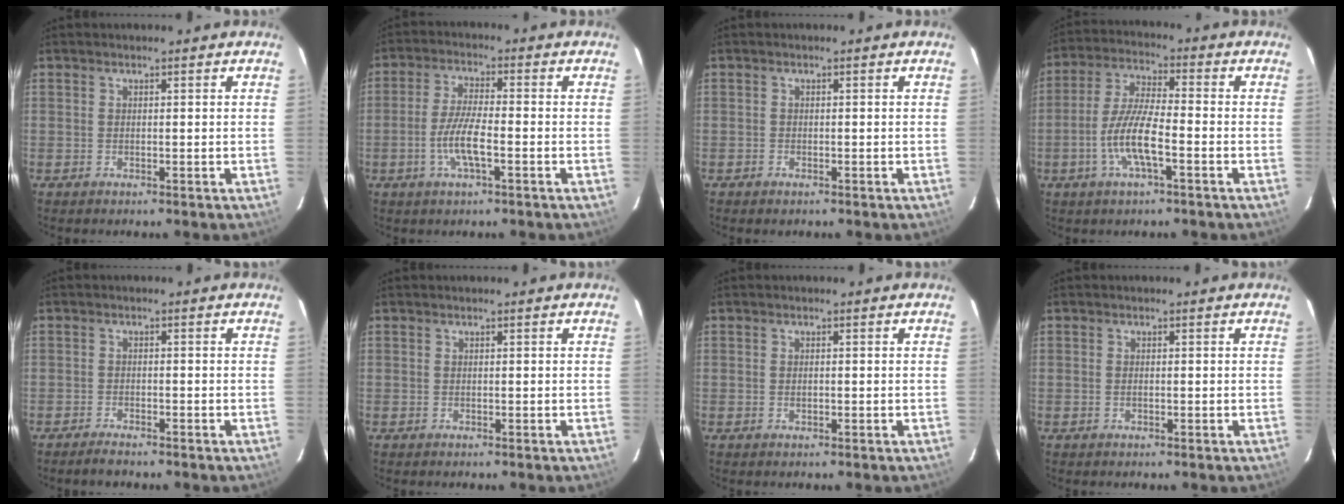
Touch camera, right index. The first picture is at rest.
{"total": 6.8, "force": [-2.4, 1.2, 6.2], "torque": [-0.128, -0.001, -0.049]}
{"total": 0.9, "force": [-0.7, 0.6, 0.1], "torque": [-0.004, 0.000, -0.011]}
{"total": 9.4, "force": [-3.5, 1.8, 8.5], "torque": [-0.178, 0.001, -0.069]}
{"total": 2.7, "force": [-2.4, 0.6, 1.0], "torque": [-0.032, -0.004, -0.044]}
{"total": 0.0}
{"total": 0.7, "force": [-0.2, 0.4, 0.6], "torque": [-0.010, 0.003, -0.003]}
{"total": 0.6, "force": [-0.2, 0.3, 0.5], "torque": [-0.009, 0.002, -0.003]}